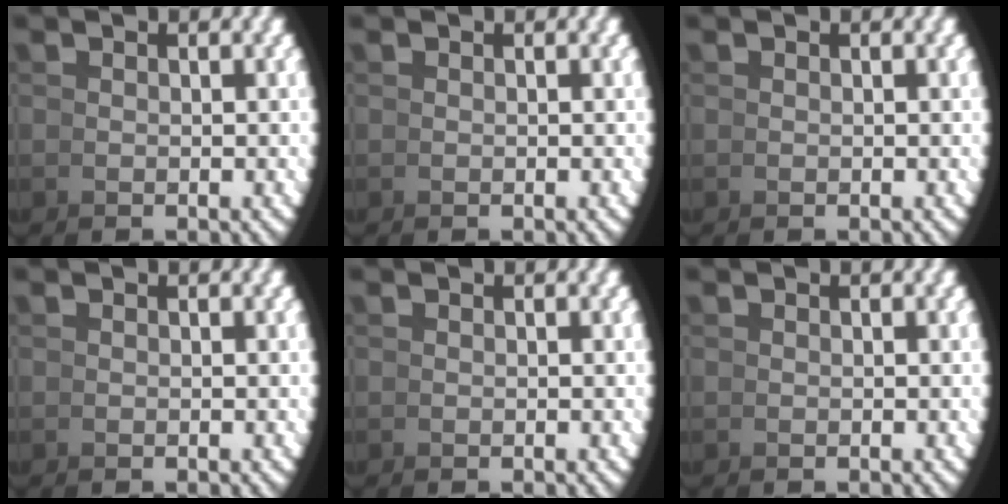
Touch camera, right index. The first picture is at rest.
{"total": 0.0}
{"total": 0.0}
{"total": 0.0}
{"total": 0.0}
{"total": 0.0}